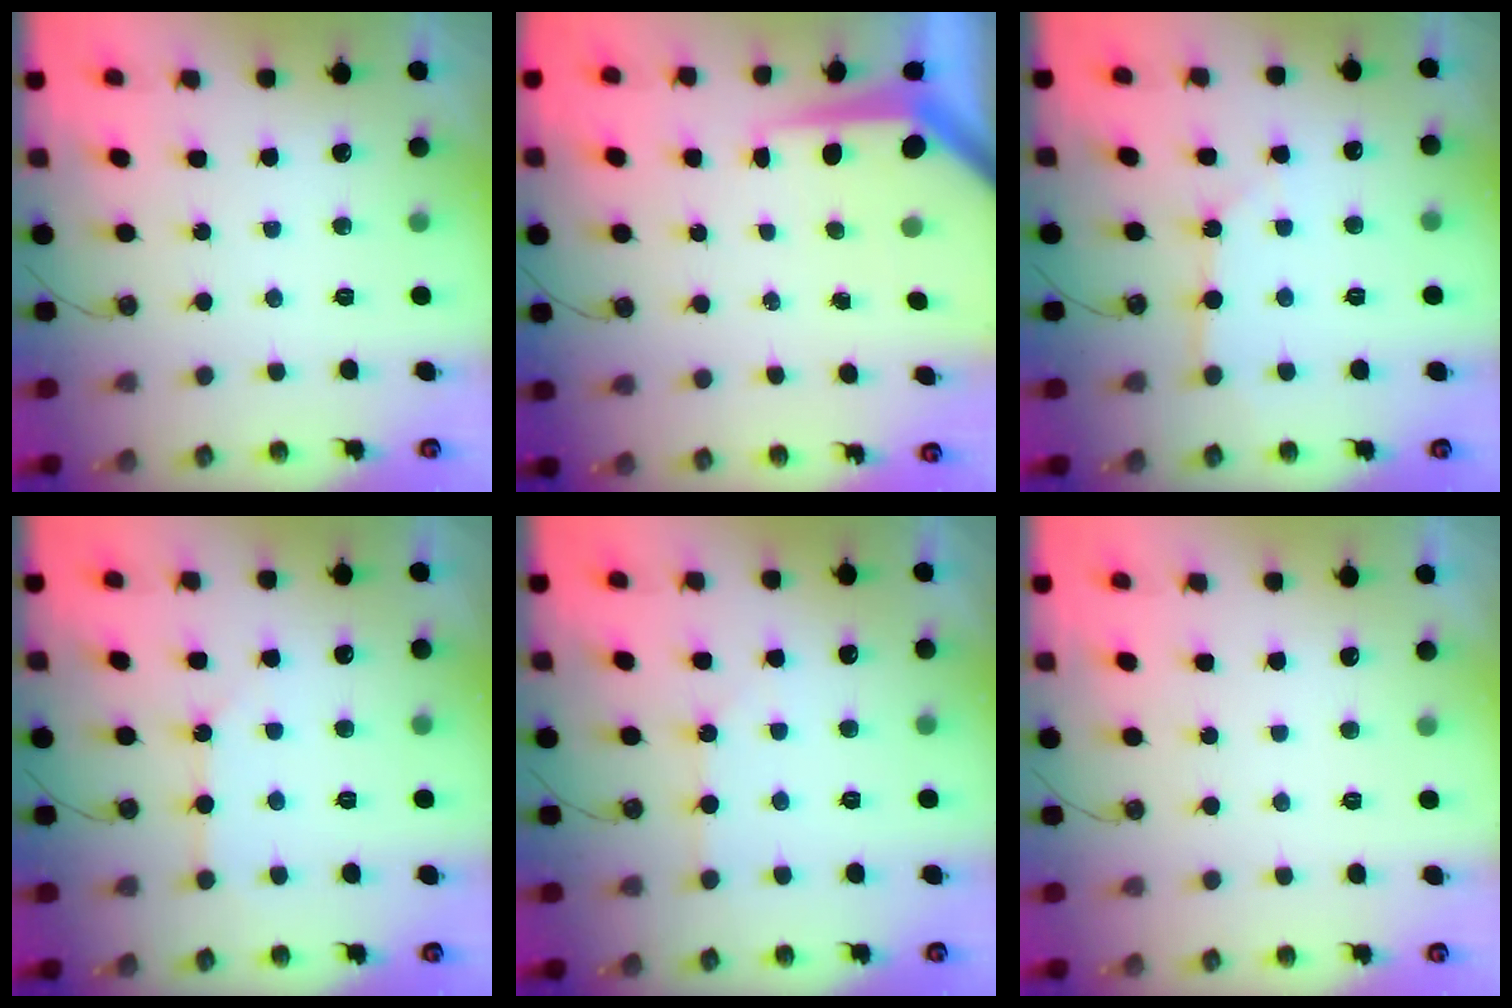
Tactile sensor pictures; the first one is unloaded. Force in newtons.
{"total": 7.9, "press": 7.9, "slide": 0.6}
{"total": 2.7, "press": 2.7, "slide": 0.4}
{"total": 2.8, "press": 2.7, "slide": 0.4}
{"total": 2.6, "press": 2.5, "slide": 0.5}
{"total": 0.0}